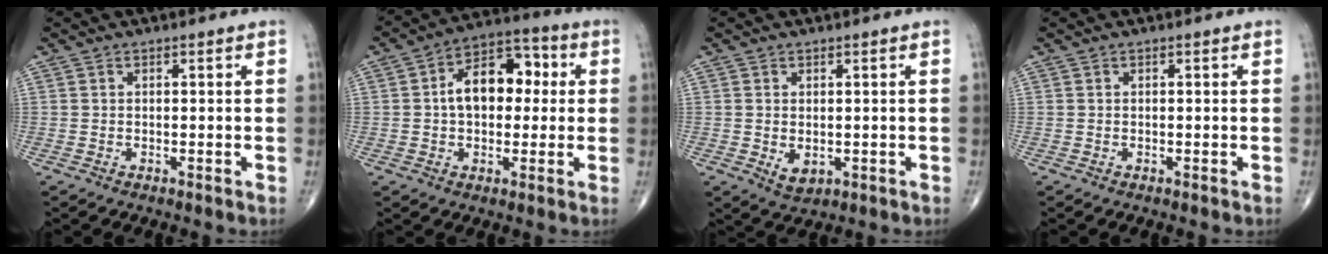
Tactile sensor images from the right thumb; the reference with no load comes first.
{"total": 12.5, "force": [1.2, 8.1, 9.4], "torque": [-0.117, 0.037, 0.011]}
{"total": 3.2, "force": [-0.4, 2.2, 2.3], "torque": [-0.028, -0.004, 0.006]}
{"total": 0.0}